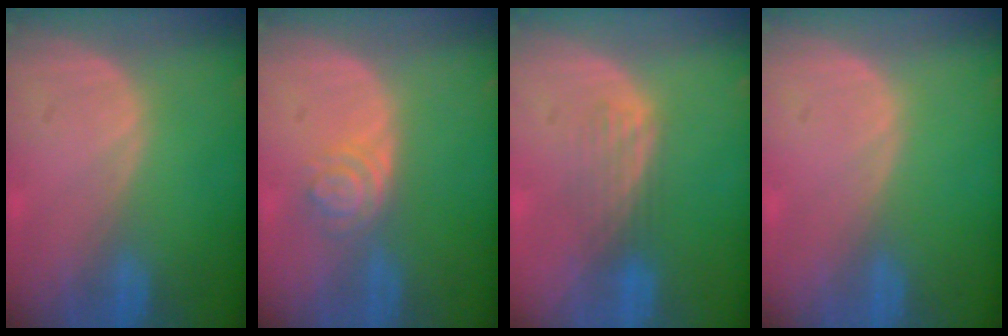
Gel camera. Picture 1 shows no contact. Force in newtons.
{"total": 4.3, "press": 3.7, "slide": 2.2}
{"total": 3.8, "press": 3.2, "slide": 2.0}
{"total": 0.0}